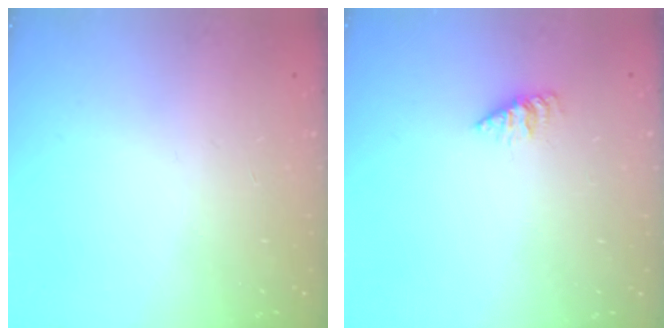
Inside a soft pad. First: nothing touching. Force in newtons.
{"total": 1.6, "press": 1.6, "slide": 0.1}